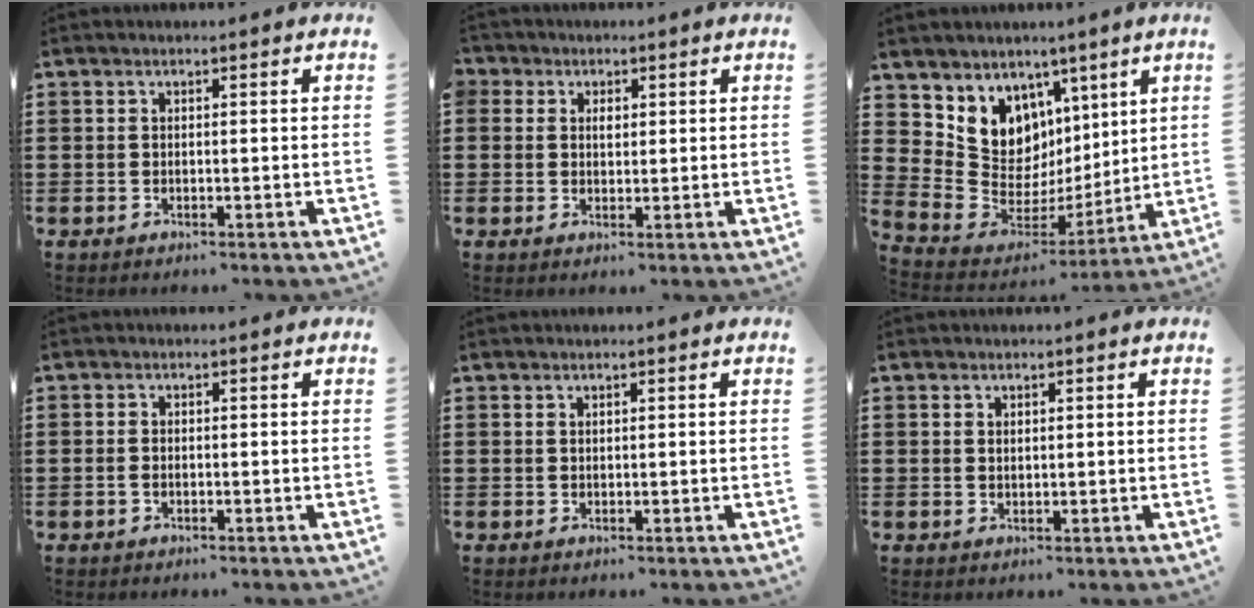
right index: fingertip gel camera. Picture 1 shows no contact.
{"total": 2.0, "force": [0.8, 1.7, 0.6], "torque": [-0.019, 0.012, 0.013]}
{"total": 9.4, "force": [4.6, 8.1, 1.4], "torque": [-0.067, -0.059, 0.094]}
{"total": 1.0, "force": [-0.3, 0.6, 0.8], "torque": [-0.018, 0.002, -0.006]}
{"total": 0.6, "force": [0.5, 0.3, 0.1], "torque": [-0.003, 0.001, 0.011]}
{"total": 0.9, "force": [0.6, 0.6, 0.3], "torque": [-0.007, 0.004, 0.012]}